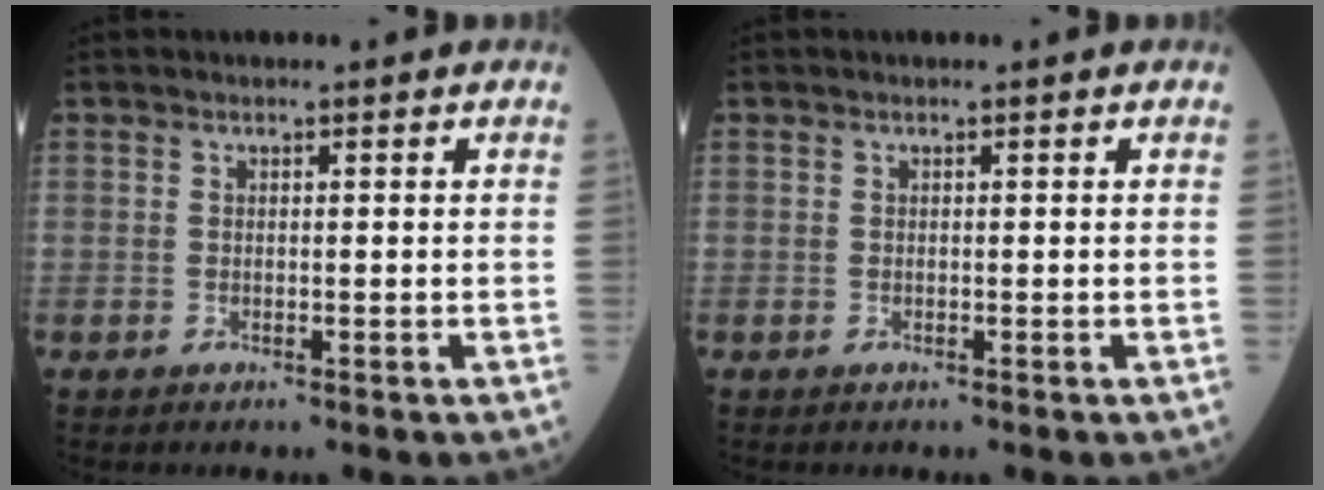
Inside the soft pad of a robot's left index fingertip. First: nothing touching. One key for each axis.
{"total": 0.0}